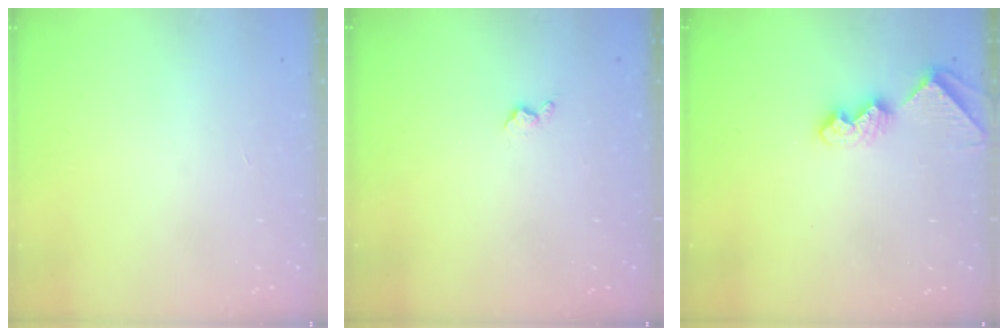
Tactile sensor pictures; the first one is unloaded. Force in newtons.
{"total": 3.5, "press": 3.5, "slide": 0.6}
{"total": 7.9, "press": 7.9, "slide": 0.6}